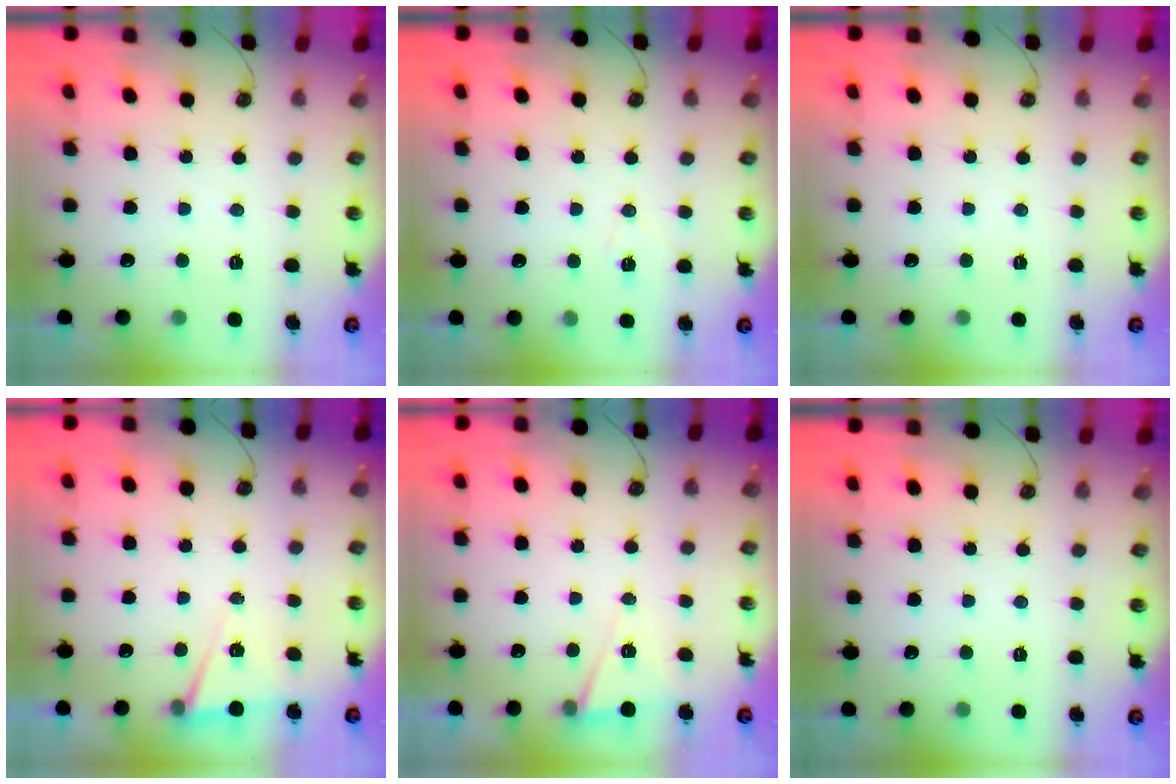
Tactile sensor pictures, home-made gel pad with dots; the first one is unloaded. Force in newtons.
{"total": 5.5, "press": 3.3, "slide": 4.4}
{"total": 0.0}
{"total": 6.0, "press": 4.0, "slide": 4.5}
{"total": 6.1, "press": 3.9, "slide": 4.7}
{"total": 0.0}